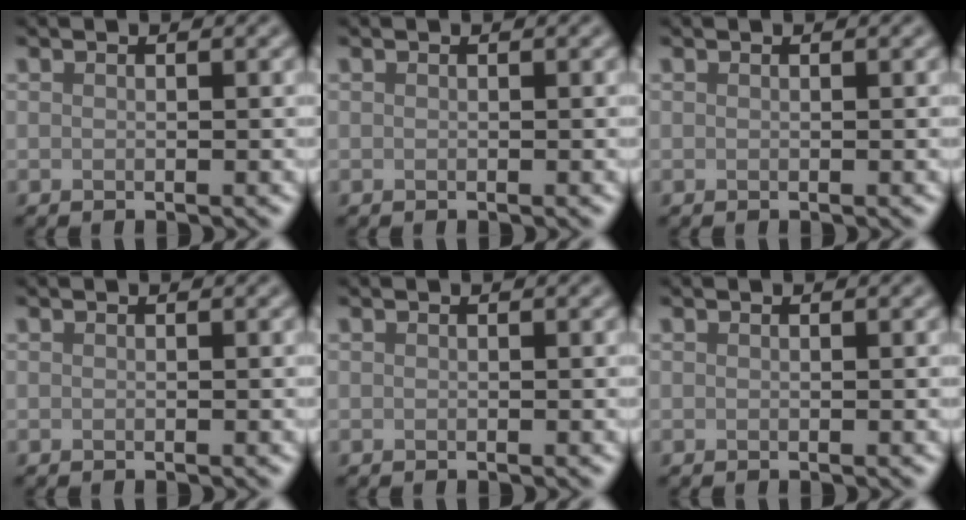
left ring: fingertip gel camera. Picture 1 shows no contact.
{"total": 0.0}
{"total": 0.0}
{"total": 0.0}
{"total": 0.0}
{"total": 0.0}